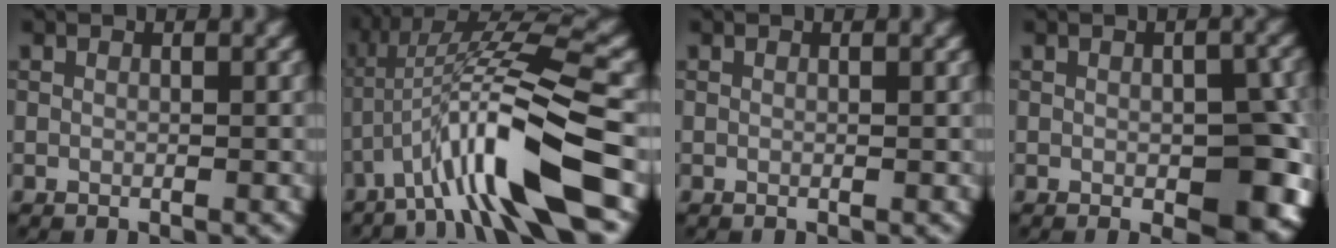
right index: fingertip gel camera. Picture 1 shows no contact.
{"total": 10.8, "force": [-4.3, 1.6, 9.7], "torque": [-0.176, 0.021, -0.073]}
{"total": 0.0}
{"total": 8.1, "force": [-1.9, 4.0, 6.8], "torque": [-0.083, -0.013, -0.016]}